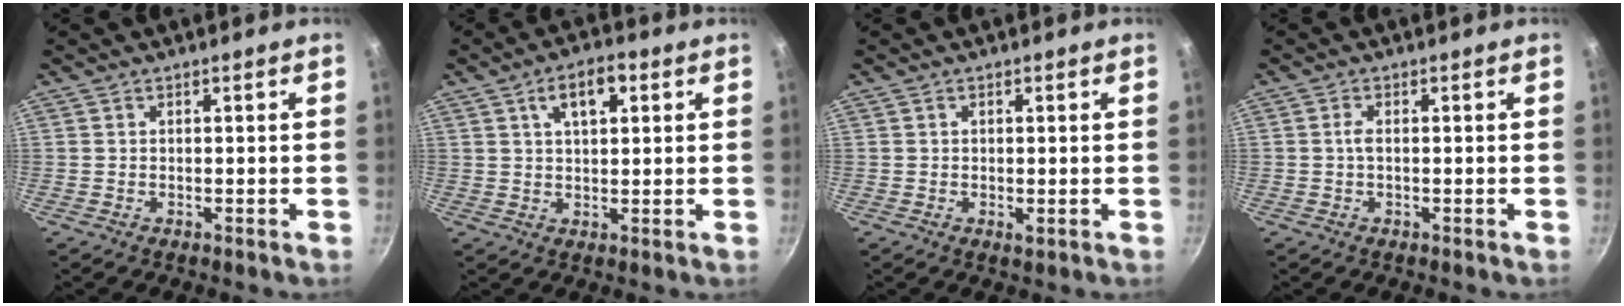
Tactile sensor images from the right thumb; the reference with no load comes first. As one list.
[{"total": 7.2, "force": [2.7, 3.7, 5.5], "torque": [-0.070, 0.007, 0.044]}, {"total": 1.3, "force": [0.2, 0.6, 1.1], "torque": [-0.017, -0.001, 0.002]}, {"total": 1.5, "force": [-0.1, 0.7, 1.3], "torque": [-0.031, 0.005, -0.003]}]